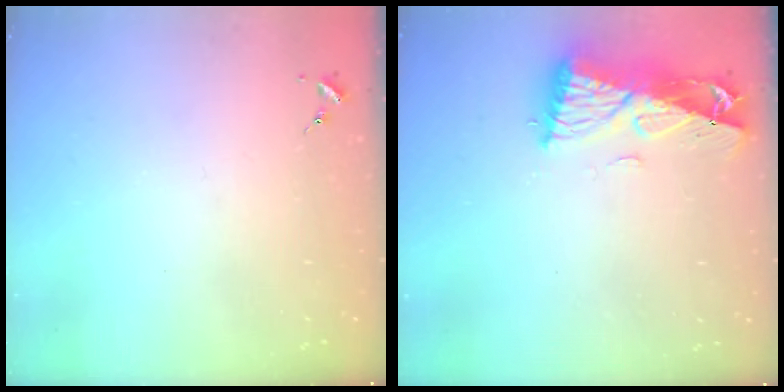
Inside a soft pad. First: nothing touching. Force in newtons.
{"total": 10.7, "press": 10.6, "slide": 1.5}